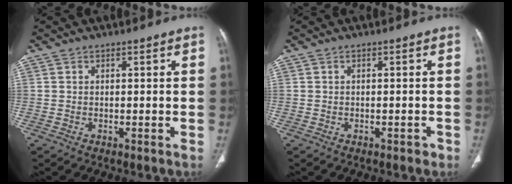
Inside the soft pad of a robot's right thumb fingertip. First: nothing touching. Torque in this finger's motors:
{"motor_torque": [-0.06, -0.36, -0.01, -0.37, -0.02]}